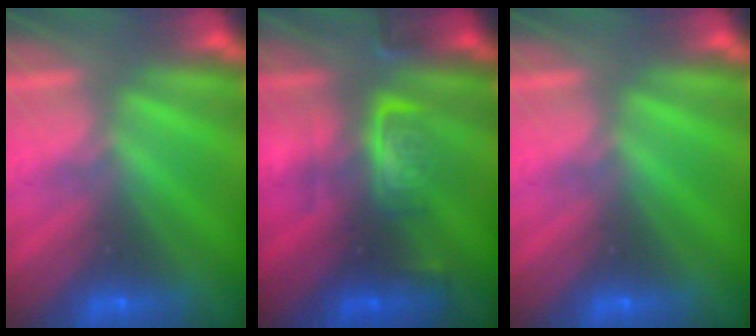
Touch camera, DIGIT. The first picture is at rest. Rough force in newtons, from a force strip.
{"total": 2.7}
{"total": 0.0}